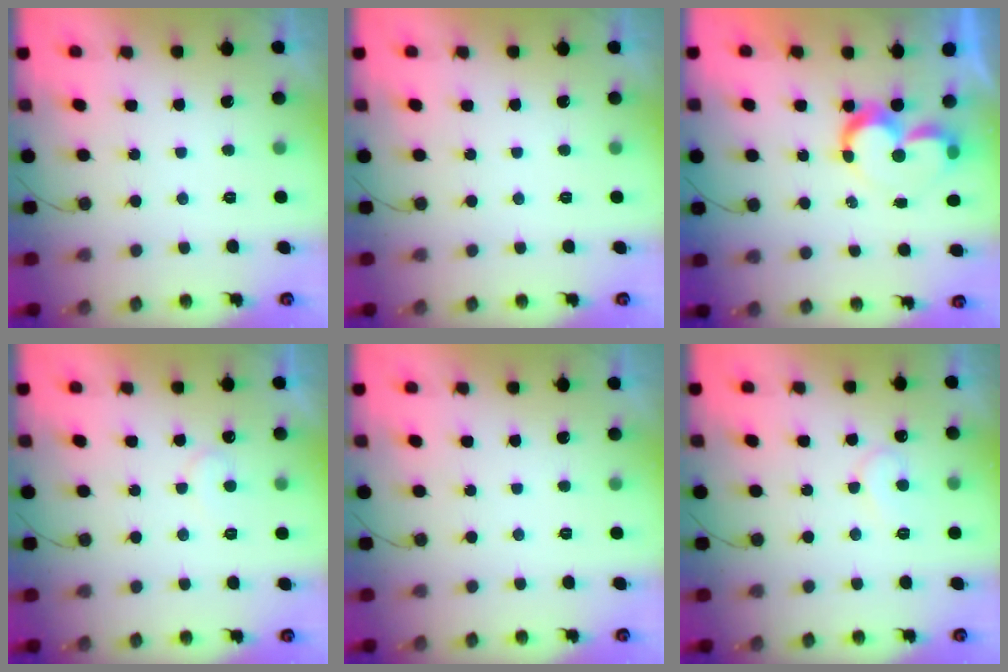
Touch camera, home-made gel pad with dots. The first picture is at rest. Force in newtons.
{"total": 0.0}
{"total": 9.0, "press": 9.0, "slide": 0.9}
{"total": 5.8, "press": 5.8, "slide": 0.3}
{"total": 0.0}
{"total": 7.1, "press": 7.1, "slide": 0.5}